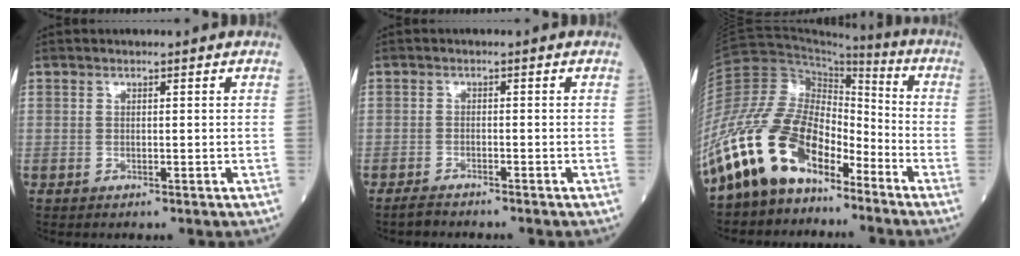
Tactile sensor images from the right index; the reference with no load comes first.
{"total": 1.9, "force": [-1.8, 0.2, 0.4], "torque": [-0.013, -0.003, -0.032]}
{"total": 16.7, "force": [-11.6, 7.7, 9.2], "torque": [-0.200, 0.033, -0.223]}